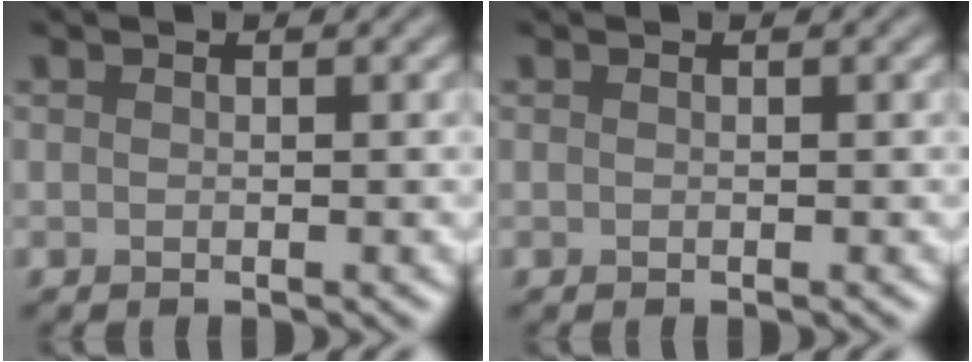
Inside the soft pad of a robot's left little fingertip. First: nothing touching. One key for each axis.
{"total": 0.0}